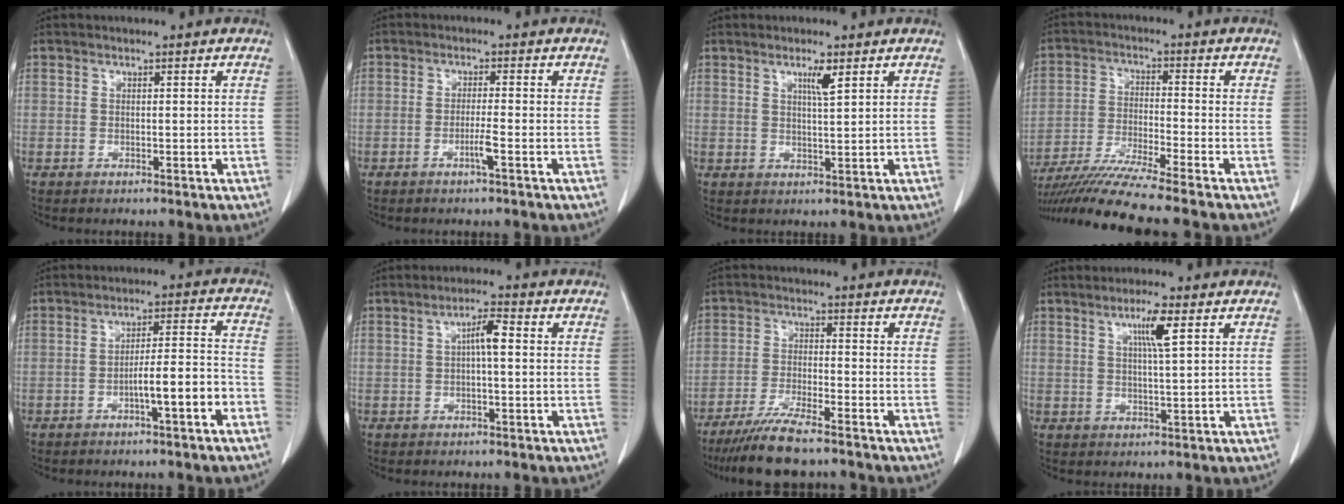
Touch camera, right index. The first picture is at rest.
{"total": 2.5, "force": [-1.2, -0.4, 2.2], "torque": [-0.044, -0.003, -0.024]}
{"total": 2.9, "force": [1.6, 0.0, 2.4], "torque": [-0.044, -0.004, 0.029]}
{"total": 11.9, "force": [-10.3, -1.9, 5.8], "torque": [-0.093, -0.027, -0.177]}
{"total": 7.5, "force": [-3.5, 0.4, 6.6], "torque": [-0.104, 0.020, -0.051]}
{"total": 3.7, "force": [0.4, 0.5, 3.6], "torque": [-0.063, 0.010, 0.005]}
{"total": 8.4, "force": [-6.9, 0.6, 4.8], "torque": [-0.085, -0.022, -0.119]}
{"total": 4.8, "force": [2.0, -0.2, 4.3], "torque": [-0.074, -0.002, 0.034]}